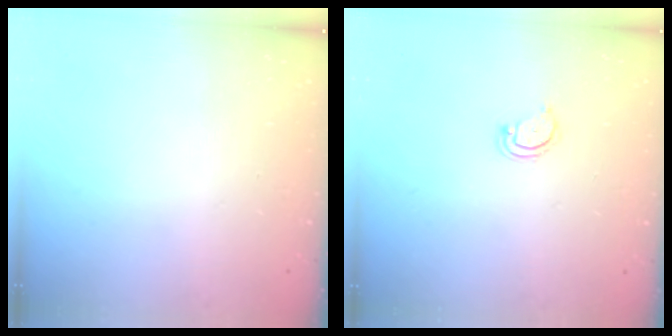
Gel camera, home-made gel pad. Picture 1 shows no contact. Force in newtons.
{"total": 2.3, "press": 2.3, "slide": 0.2}